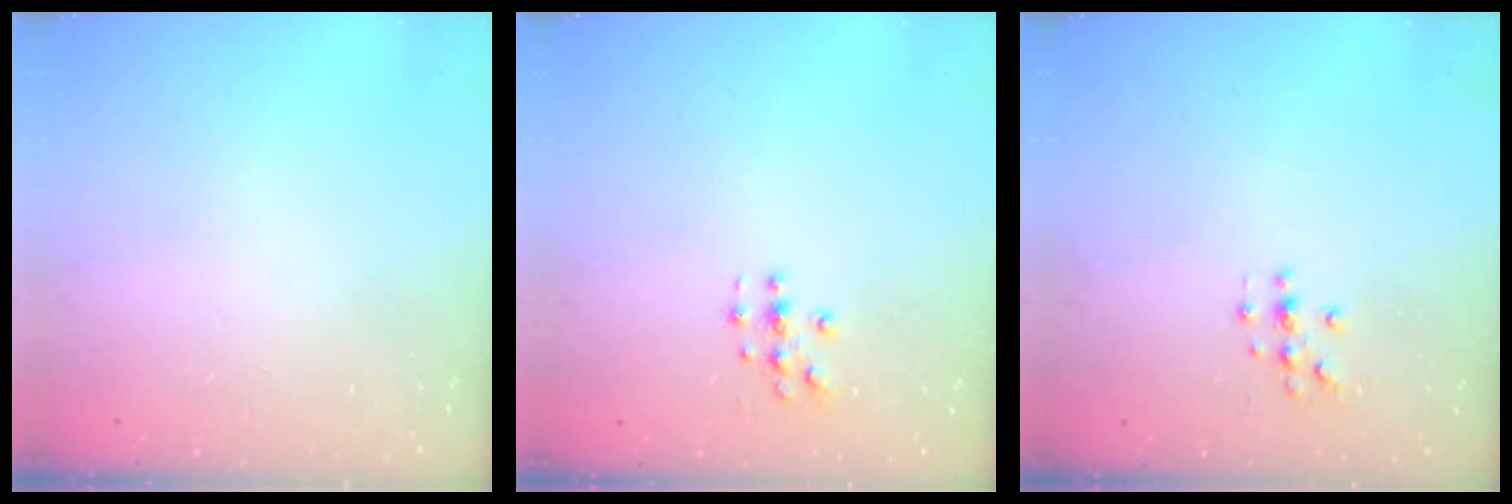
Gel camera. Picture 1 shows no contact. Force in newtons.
{"total": 3.0, "press": 3.0, "slide": 0.3}
{"total": 2.0, "press": 2.0, "slide": 0.2}